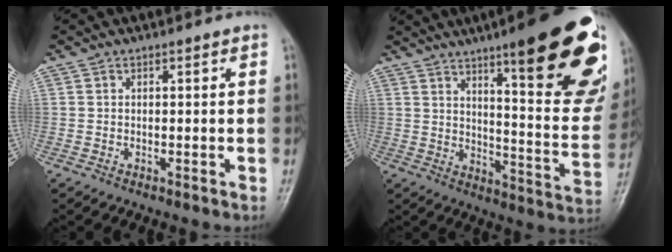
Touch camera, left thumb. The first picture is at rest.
{"total": 26.8, "force": [15.4, 5.9, 21.2], "torque": [-0.239, -0.069, 0.214]}